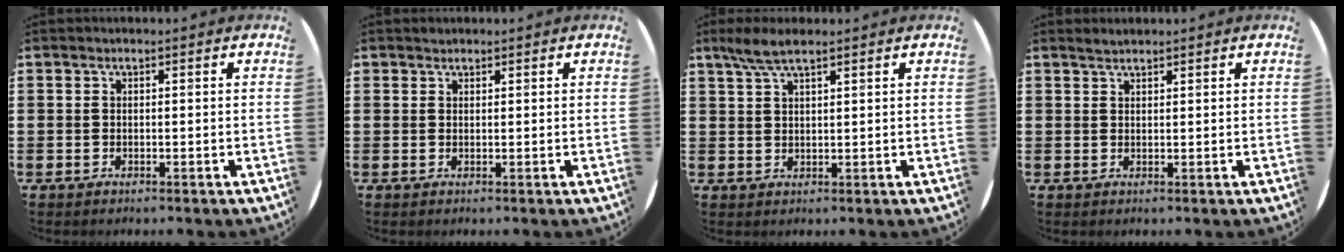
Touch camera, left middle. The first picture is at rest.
{"total": 0.6, "force": [0.6, 0.2, -0.1], "torque": [0.002, 0.003, 0.012]}
{"total": 3.9, "force": [3.0, 0.7, 2.5], "torque": [-0.054, 0.001, 0.054]}
{"total": 1.2, "force": [1.2, 0.1, 0.3], "torque": [-0.006, 0.001, 0.022]}